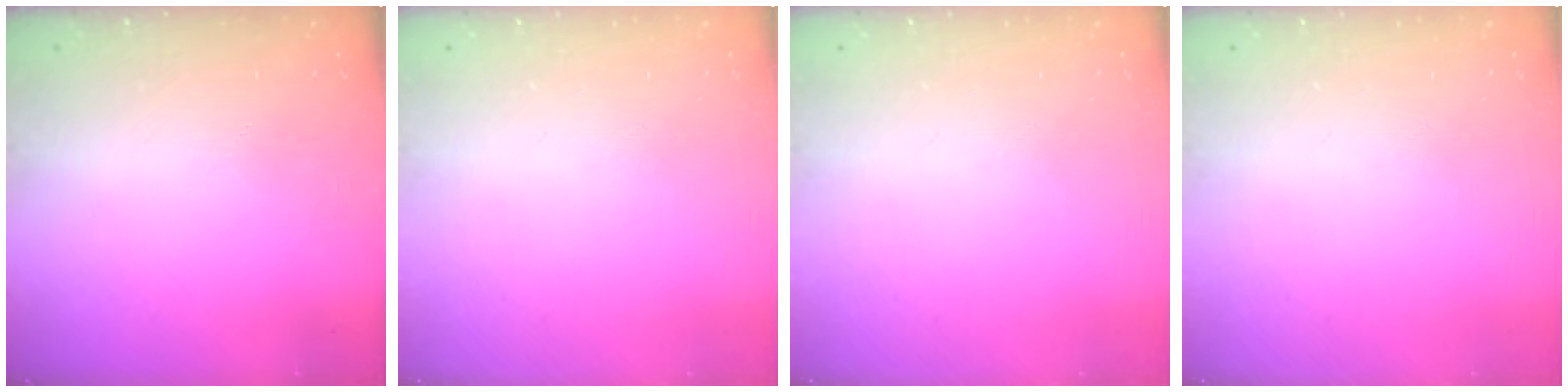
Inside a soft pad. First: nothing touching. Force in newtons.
{"total": 0.0}
{"total": 0.0}
{"total": 0.0}